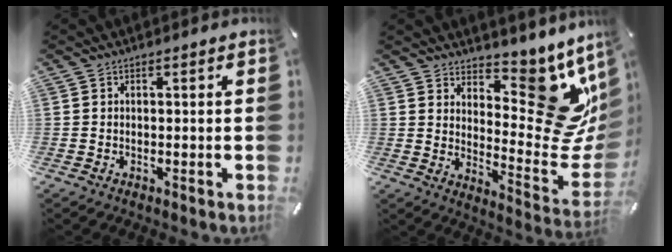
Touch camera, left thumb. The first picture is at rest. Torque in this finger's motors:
{"motor_torque": [1.12, -0.40, 0.46, -0.16, 0.06]}